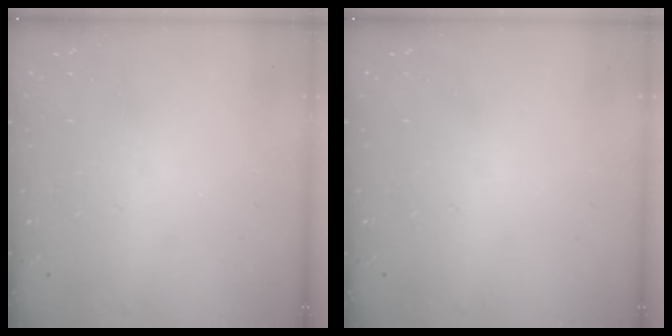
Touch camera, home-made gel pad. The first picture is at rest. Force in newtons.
{"total": 0.0}